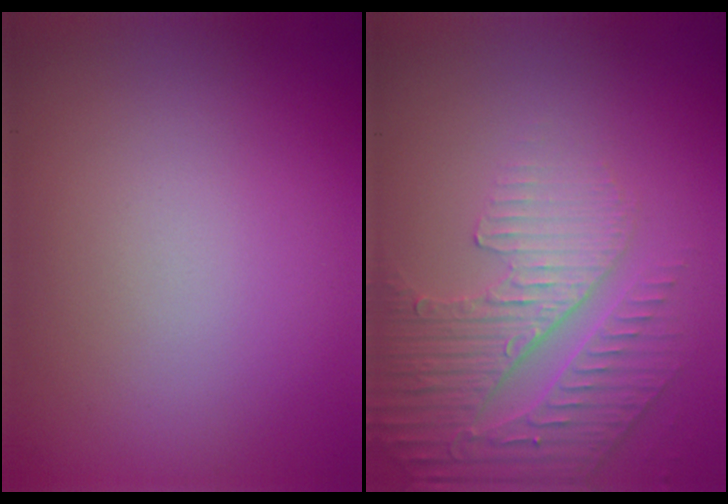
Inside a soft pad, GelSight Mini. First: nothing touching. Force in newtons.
{"total": 4.8, "press": 3.6, "slide": 3.1}